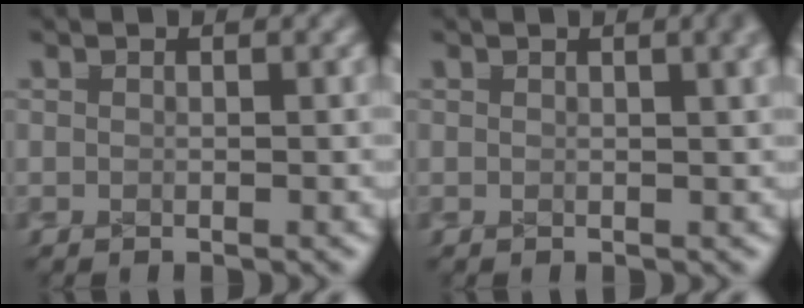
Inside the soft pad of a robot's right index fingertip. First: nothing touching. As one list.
[{"total": 0.9, "force": [0.5, -0.1, 0.7], "torque": [-0.005, 0.004, 0.007]}]